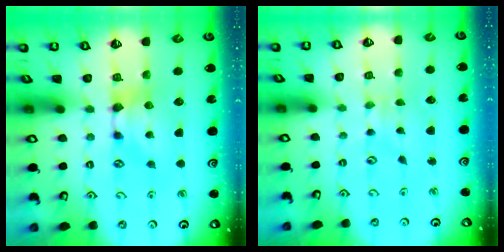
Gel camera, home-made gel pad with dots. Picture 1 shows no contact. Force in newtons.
{"total": 2.4, "press": 2.3, "slide": 0.4}